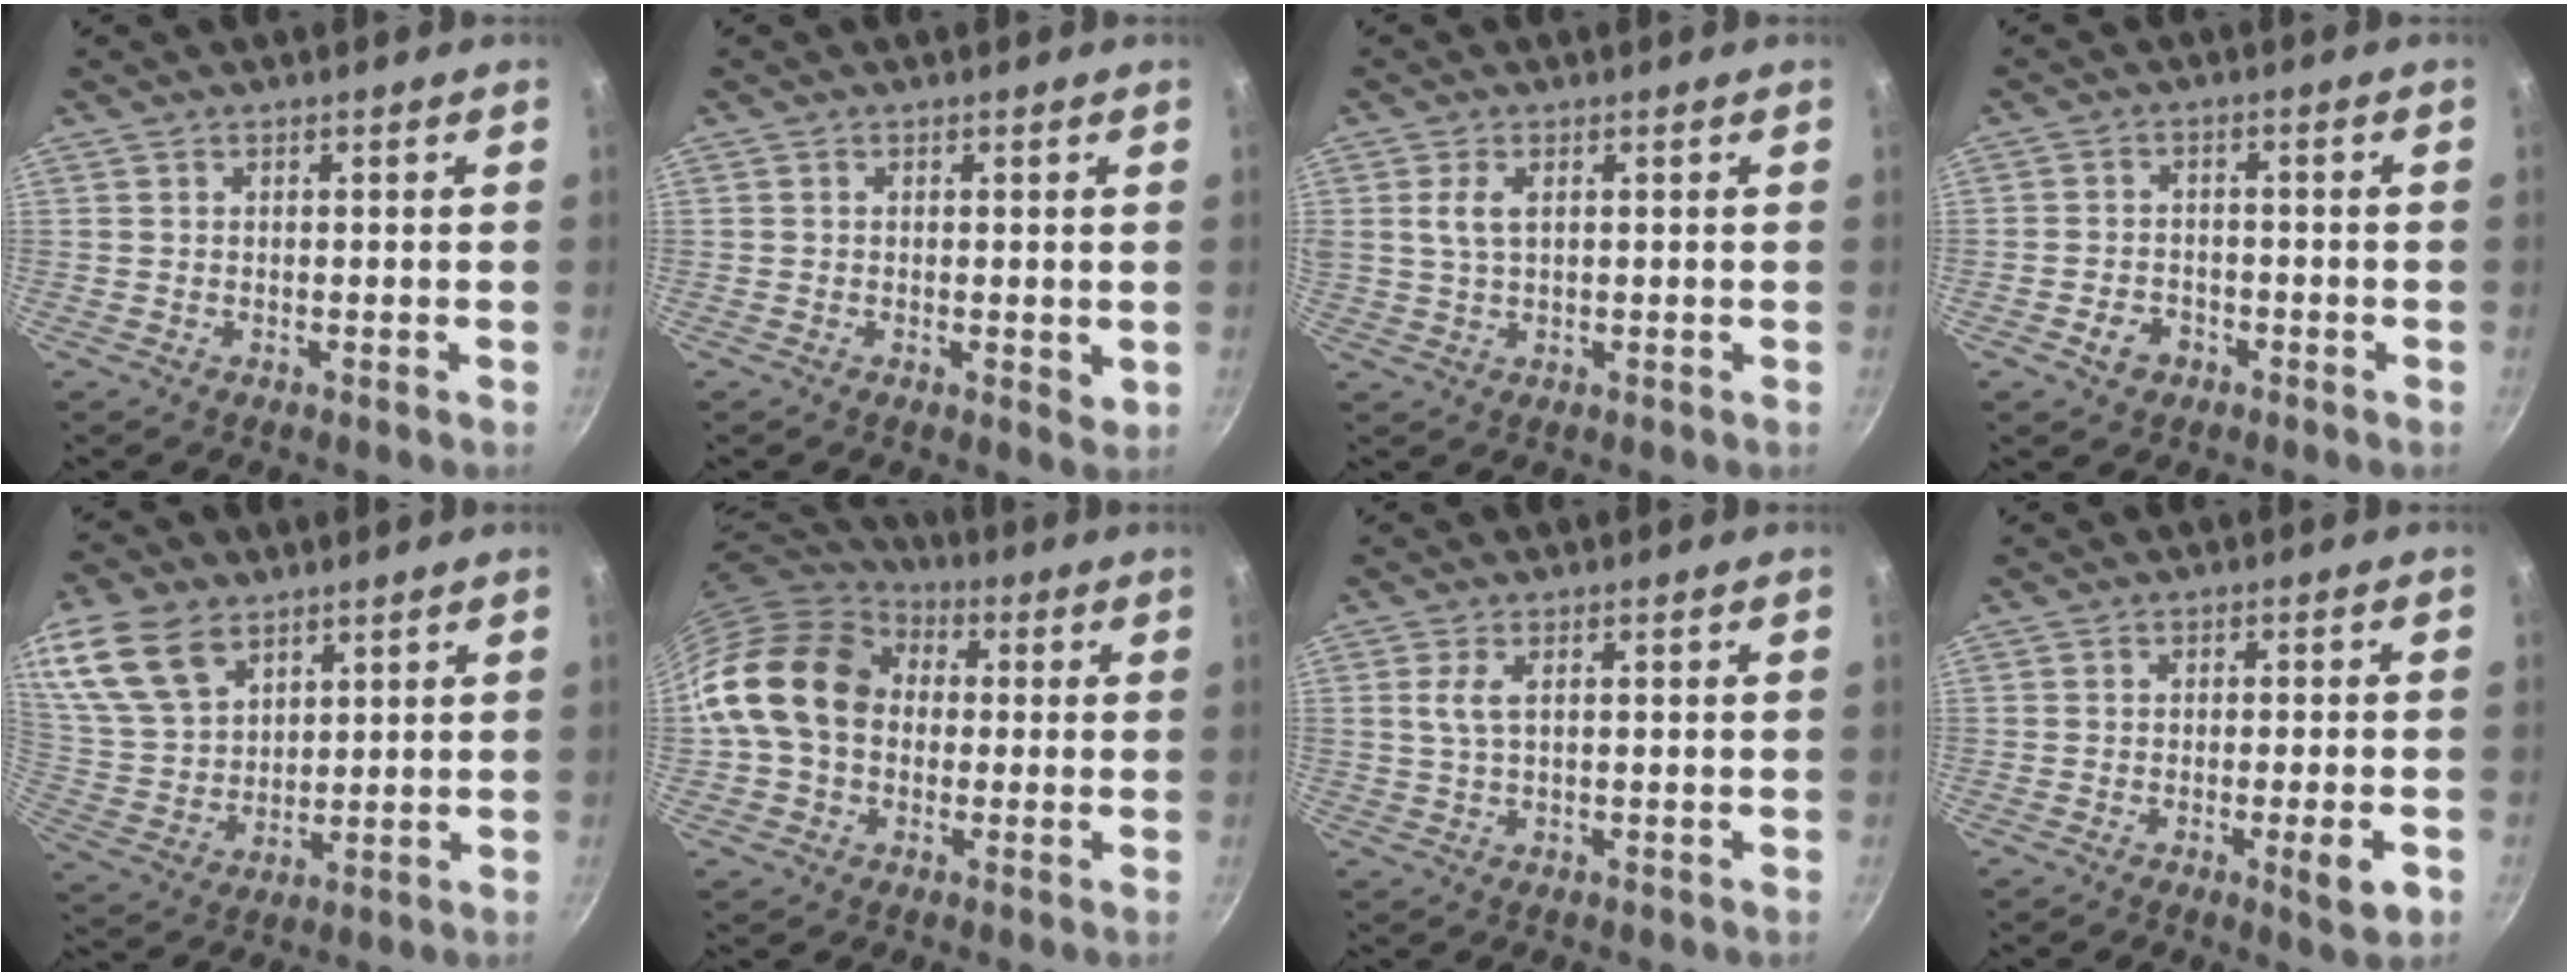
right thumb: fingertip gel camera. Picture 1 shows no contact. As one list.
[{"total": 1.8, "force": [0.1, 0.7, 1.6], "torque": [-0.024, -0.006, 0.000]}, {"total": 3.8, "force": [1.1, 1.7, 3.2], "torque": [-0.064, -0.001, 0.023]}, {"total": 4.0, "force": [-2.1, 2.9, 1.7], "torque": [-0.022, 0.022, -0.034]}, {"total": 17.3, "force": [9.5, 11.1, 9.1], "torque": [-0.182, -0.012, 0.197]}, {"total": 16.6, "force": [1.5, 12.8, 10.5], "torque": [-0.169, 0.032, 0.015]}, {"total": 3.0, "force": [0.7, 0.6, 2.9], "torque": [-0.068, 0.001, 0.017]}, {"total": 5.1, "force": [-1.9, 0.5, 4.7], "torque": [-0.068, 0.001, -0.027]}]